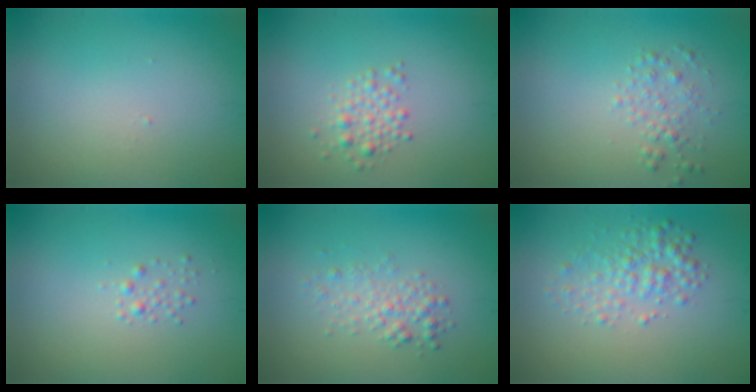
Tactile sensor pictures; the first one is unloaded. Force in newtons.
{"total": 1.9, "press": 1.9, "slide": 0.1}
{"total": 1.6, "press": 1.6, "slide": 0.0}
{"total": 0.9, "press": 0.9, "slide": 0.0}
{"total": 2.0, "press": 2.0, "slide": 0.1}
{"total": 2.8, "press": 2.8, "slide": 0.0}